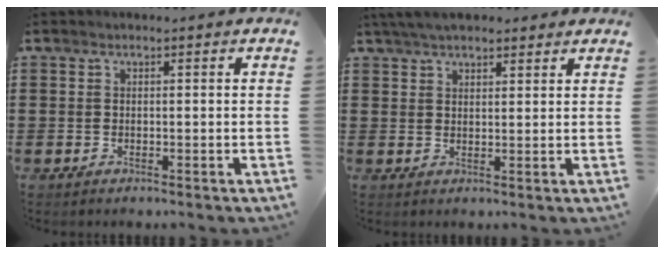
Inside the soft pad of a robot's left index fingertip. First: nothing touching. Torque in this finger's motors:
{"motor_torque": [0.41, -0.33, 0.79, 0.21]}